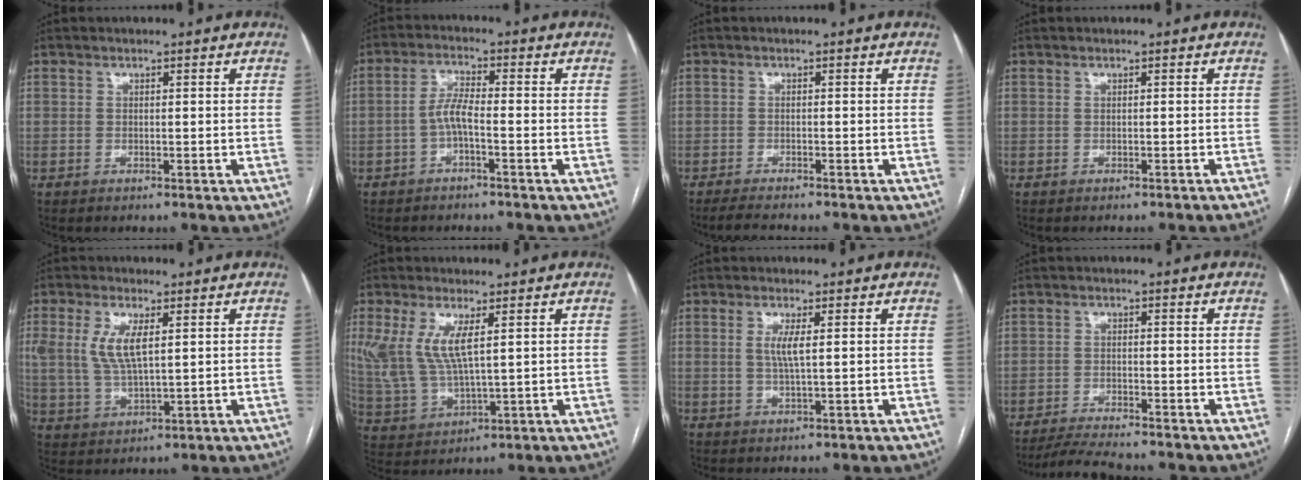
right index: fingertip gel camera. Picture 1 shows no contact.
{"total": 3.8, "force": [-1.4, 0.6, 3.5], "torque": [-0.071, 0.010, -0.028]}
{"total": 3.1, "force": [-2.8, 0.2, 1.2], "torque": [-0.025, -0.009, -0.043]}
{"total": 2.1, "force": [-1.9, -0.6, 0.8], "torque": [-0.007, 0.005, -0.023]}
{"total": 7.5, "force": [2.2, 2.9, 6.6], "torque": [-0.149, 0.004, 0.048]}
{"total": 9.3, "force": [3.1, 2.8, 8.3], "torque": [-0.200, 0.000, 0.073]}
{"total": 3.1, "force": [0.7, 0.1, 3.1], "torque": [-0.067, -0.003, 0.014]}
{"total": 5.2, "force": [-4.9, -0.3, 1.8], "torque": [-0.035, -0.019, -0.084]}